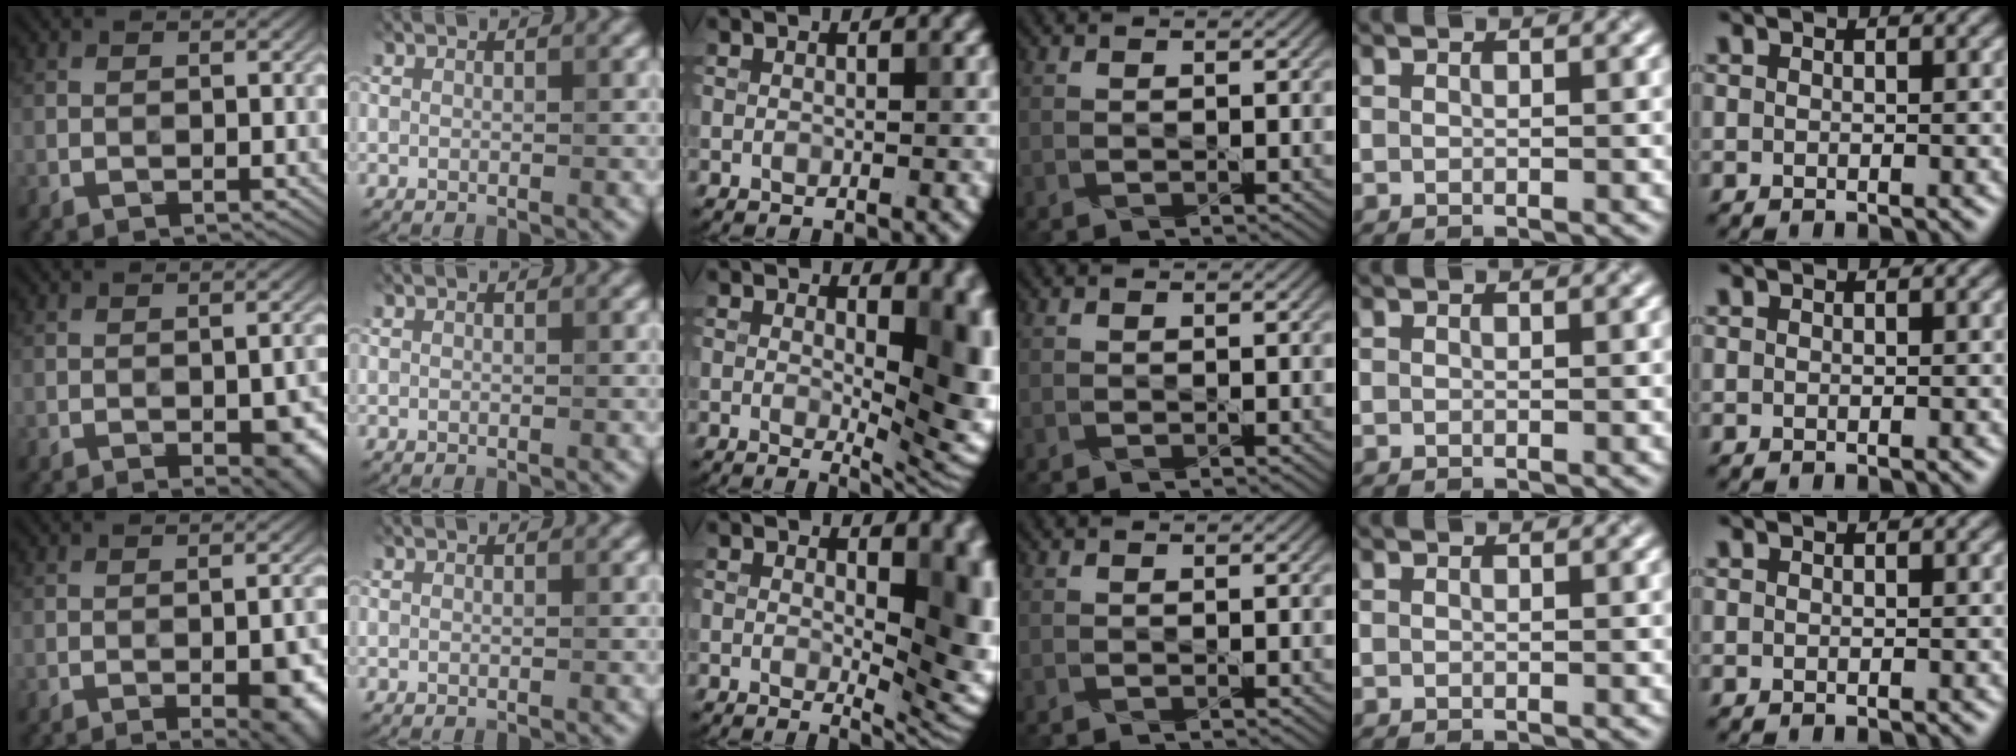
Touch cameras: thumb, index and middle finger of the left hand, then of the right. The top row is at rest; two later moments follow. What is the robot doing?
{"motion": "pour", "object": "plastic test tube"}